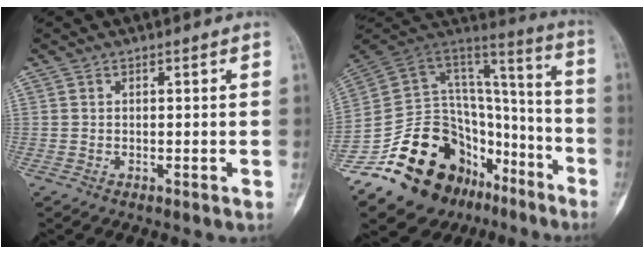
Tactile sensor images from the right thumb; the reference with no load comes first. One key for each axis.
{"total": 31.0, "fx": -16.4, "fy": 19.9, "fz": 17.2, "tx": -0.280, "ty": 0.111, "tz": -0.255}